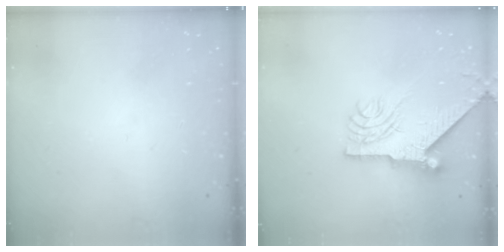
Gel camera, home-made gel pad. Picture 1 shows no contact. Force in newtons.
{"total": 10.2, "press": 10.1, "slide": 1.0}